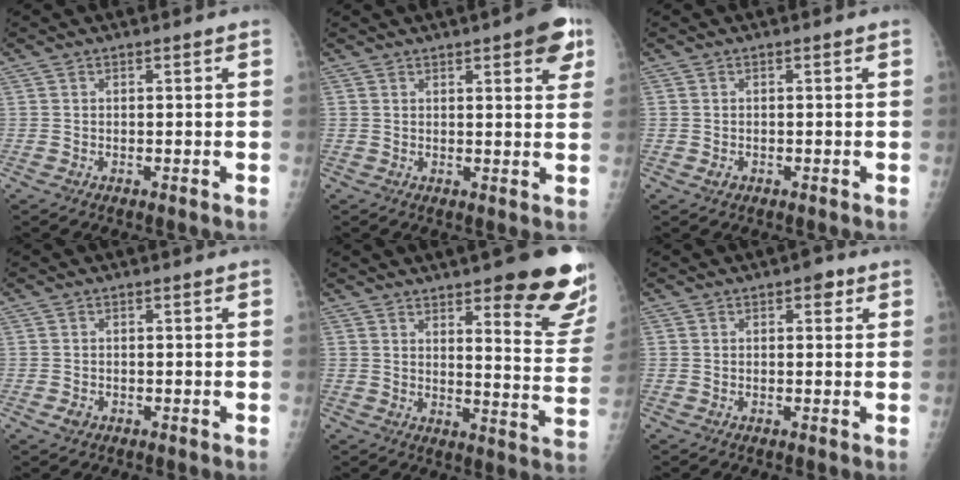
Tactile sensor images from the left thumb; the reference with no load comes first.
{"total": 7.5, "force": [3.8, 2.4, 6.0], "torque": [-0.055, -0.011, 0.042]}
{"total": 1.0, "force": [-0.4, 0.7, 0.5], "torque": [-0.008, 0.000, -0.006]}
{"total": 1.3, "force": [-0.6, 1.0, 0.6], "torque": [-0.009, 0.001, -0.010]}
{"total": 19.0, "force": [11.6, 4.7, 14.3], "torque": [-0.146, -0.070, 0.144]}
{"total": 2.3, "force": [1.1, 1.4, 1.6], "torque": [-0.007, 0.001, 0.009]}